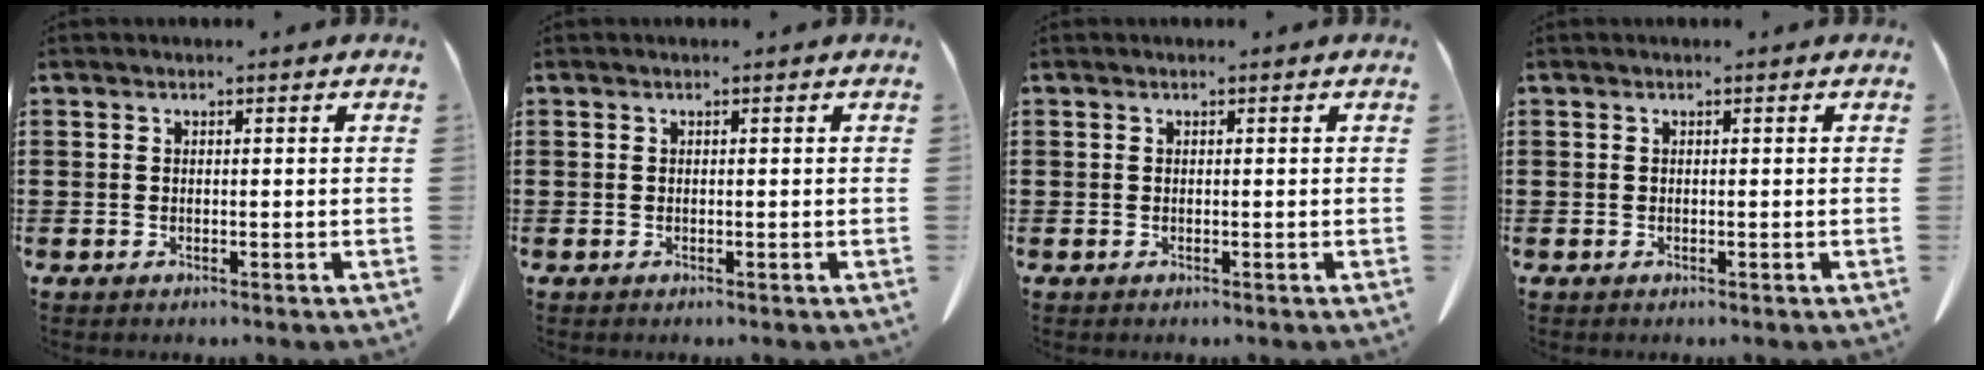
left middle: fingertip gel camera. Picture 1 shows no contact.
{"total": 0.0}
{"total": 0.0}
{"total": 0.0}